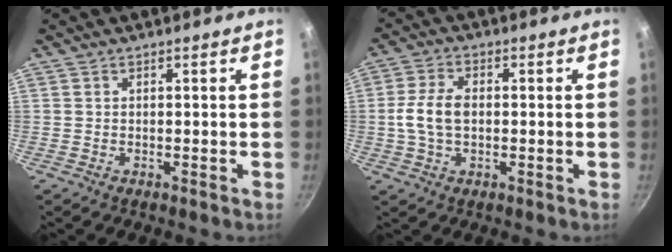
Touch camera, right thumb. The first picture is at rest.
{"total": 7.2, "force": [-0.2, 4.4, 5.6], "torque": [-0.112, 0.016, -0.008]}